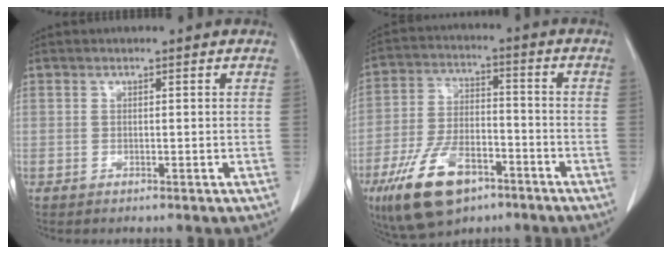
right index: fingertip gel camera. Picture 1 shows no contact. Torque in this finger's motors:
{"motor_torque": [0.04, -0.07, -0.43, -0.14]}